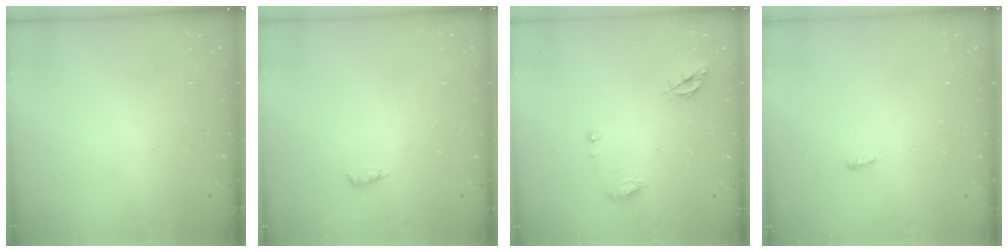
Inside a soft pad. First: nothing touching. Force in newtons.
{"total": 3.8, "press": 3.6, "slide": 1.2}
{"total": 7.9, "press": 7.8, "slide": 0.9}
{"total": 3.6, "press": 3.4, "slide": 1.0}